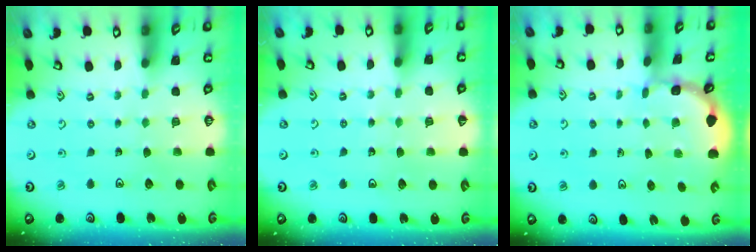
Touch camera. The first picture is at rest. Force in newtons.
{"total": 2.9, "press": 2.8, "slide": 0.3}
{"total": 1.7, "press": 1.7, "slide": 0.1}